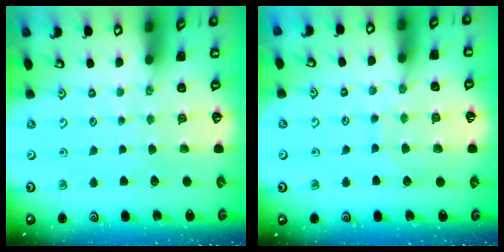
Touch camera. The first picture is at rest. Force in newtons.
{"total": 7.6, "press": 7.5, "slide": 0.7}